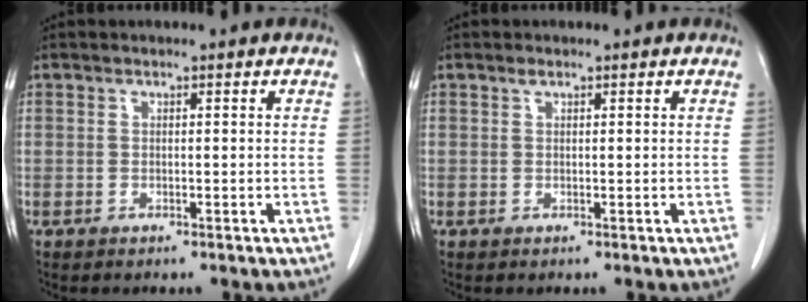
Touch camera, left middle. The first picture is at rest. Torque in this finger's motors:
{"motor_torque": [0.47, -0.35, -0.07, 0.01]}